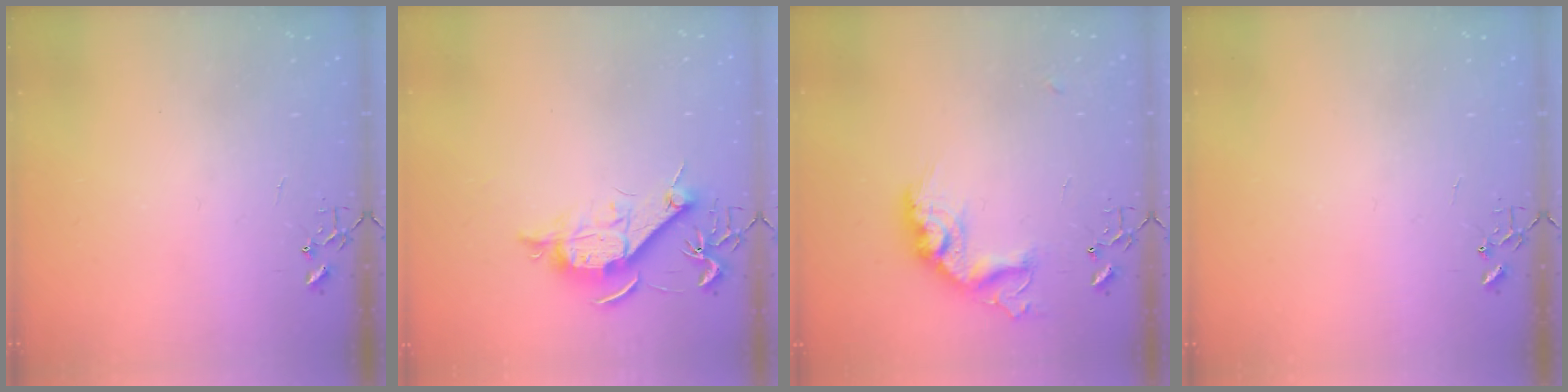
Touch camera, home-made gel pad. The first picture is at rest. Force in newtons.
{"total": 10.6, "press": 10.6, "slide": 0.8}
{"total": 16.9, "press": 16.9, "slide": 1.2}
{"total": 0.0}